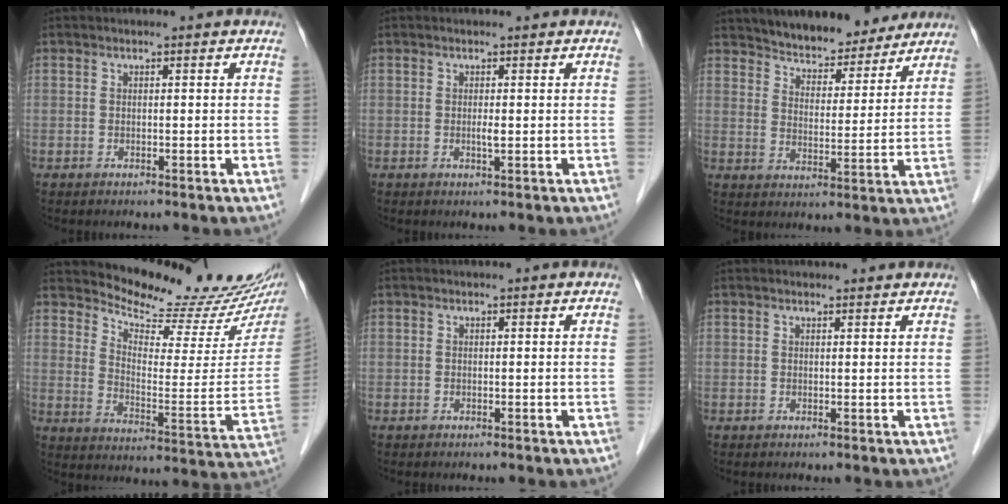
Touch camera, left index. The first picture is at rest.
{"total": 1.0, "force": [0.2, 0.1, 0.9], "torque": [-0.022, -0.001, 0.003]}
{"total": 11.6, "force": [10.5, 3.2, 3.7], "torque": [-0.044, 0.003, 0.155]}
{"total": 16.9, "force": [16.1, 1.9, 4.9], "torque": [-0.080, -0.081, 0.211]}
{"total": 0.0}
{"total": 2.2, "force": [2.2, 0.3, 0.3], "torque": [-0.011, 0.010, 0.028]}